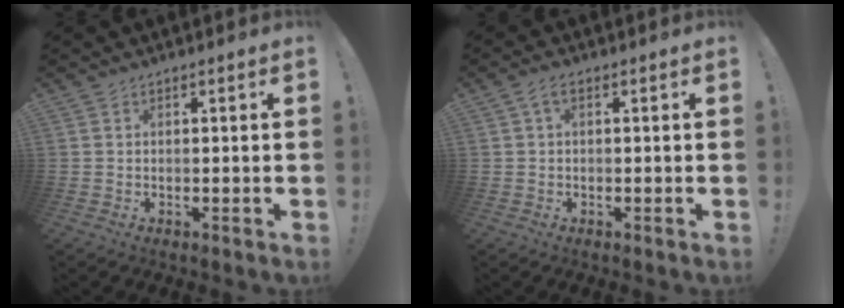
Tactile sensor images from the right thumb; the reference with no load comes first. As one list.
[{"total": 2.1, "force": [0.1, 0.8, 1.9], "torque": [-0.045, 0.007, 0.004]}]